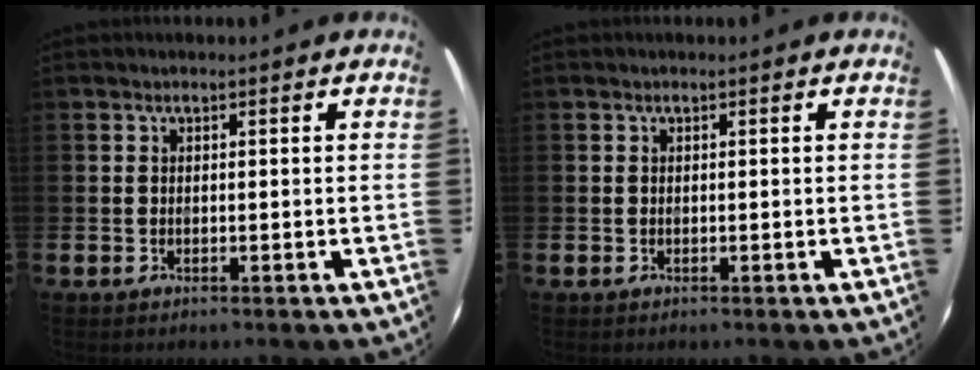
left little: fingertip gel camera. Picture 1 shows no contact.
{"total": 0.0}